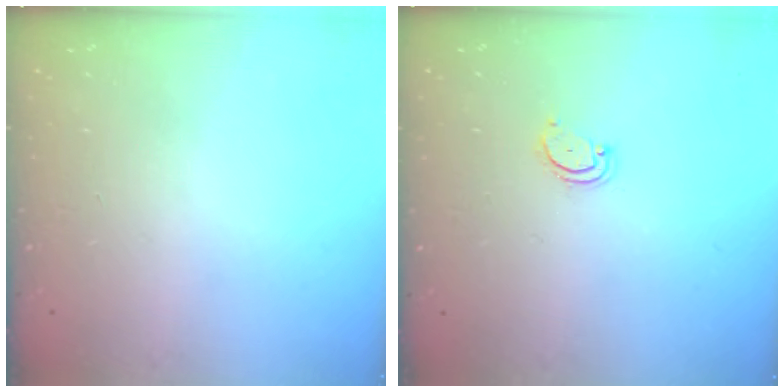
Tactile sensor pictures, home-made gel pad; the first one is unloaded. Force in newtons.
{"total": 3.5, "press": 3.5, "slide": 0.5}